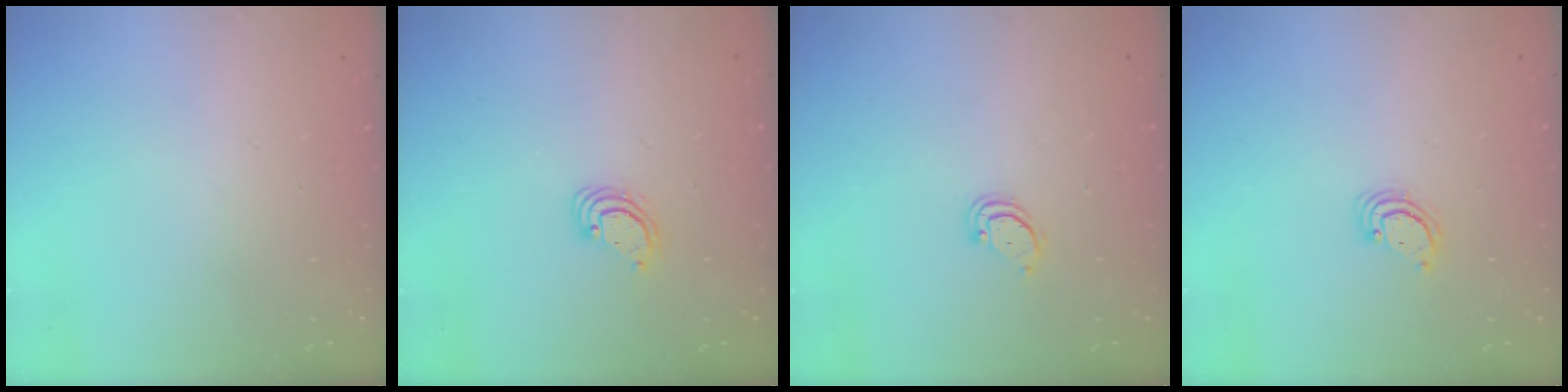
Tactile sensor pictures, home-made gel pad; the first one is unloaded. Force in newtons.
{"total": 3.8, "press": 3.8, "slide": 0.4}
{"total": 2.9, "press": 2.9, "slide": 0.2}
{"total": 2.9, "press": 2.8, "slide": 0.3}